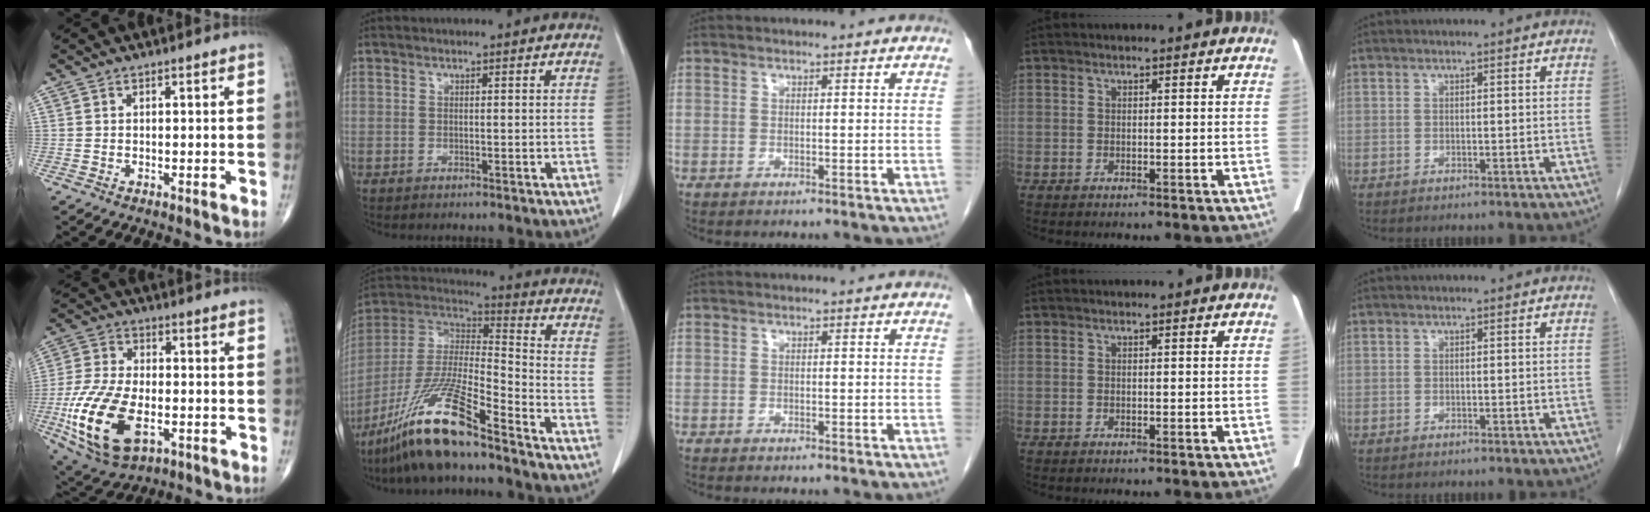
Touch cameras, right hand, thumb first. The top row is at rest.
{"thumb": {"total": 18.8, "force": [-5.5, 10.1, 14.9], "torque": [-0.308, 0.001, -0.089]}, "index": {"total": 17.2, "force": [-12.2, 1.6, 12.0], "torque": [-0.255, -0.022, -0.229]}, "middle": {"total": 0.8, "force": [-0.7, 0.1, 0.3], "torque": [-0.005, 0.000, -0.009]}}